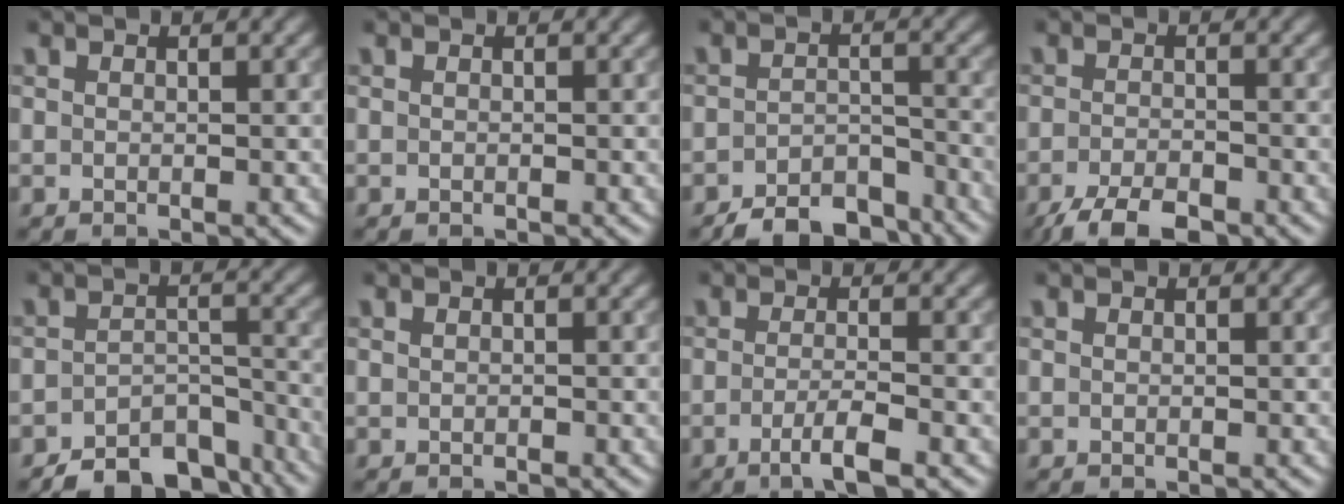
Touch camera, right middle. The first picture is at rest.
{"total": 0.0}
{"total": 5.4, "force": [-4.6, 2.0, 2.0], "torque": [-0.023, -0.005, -0.070]}
{"total": 4.3, "force": [-3.2, 1.3, 2.5], "torque": [-0.041, -0.005, -0.060]}
{"total": 6.7, "force": [-5.6, 2.7, 2.6], "torque": [-0.031, -0.011, -0.082]}
{"total": 0.0}
{"total": 2.9, "force": [-1.3, 0.6, 2.6], "torque": [-0.040, 0.001, -0.029]}
{"total": 0.0}